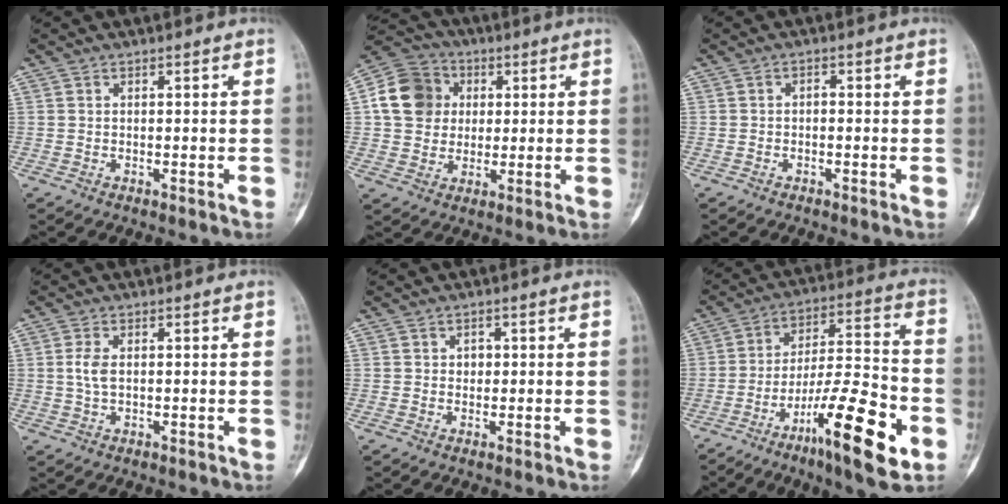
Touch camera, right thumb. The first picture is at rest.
{"total": 11.9, "force": [2.0, 10.4, 5.4], "torque": [-0.083, 0.009, 0.026]}
{"total": 0.9, "force": [-0.4, 0.6, 0.6], "torque": [-0.004, 0.008, -0.011]}
{"total": 3.0, "force": [0.4, 1.6, 2.5], "torque": [-0.055, 0.002, 0.009]}
{"total": 1.5, "force": [0.2, 1.3, 0.7], "torque": [0.000, 0.003, 0.001]}
{"total": 19.0, "force": [-8.6, 4.2, 16.4], "torque": [-0.271, 0.051, -0.135]}